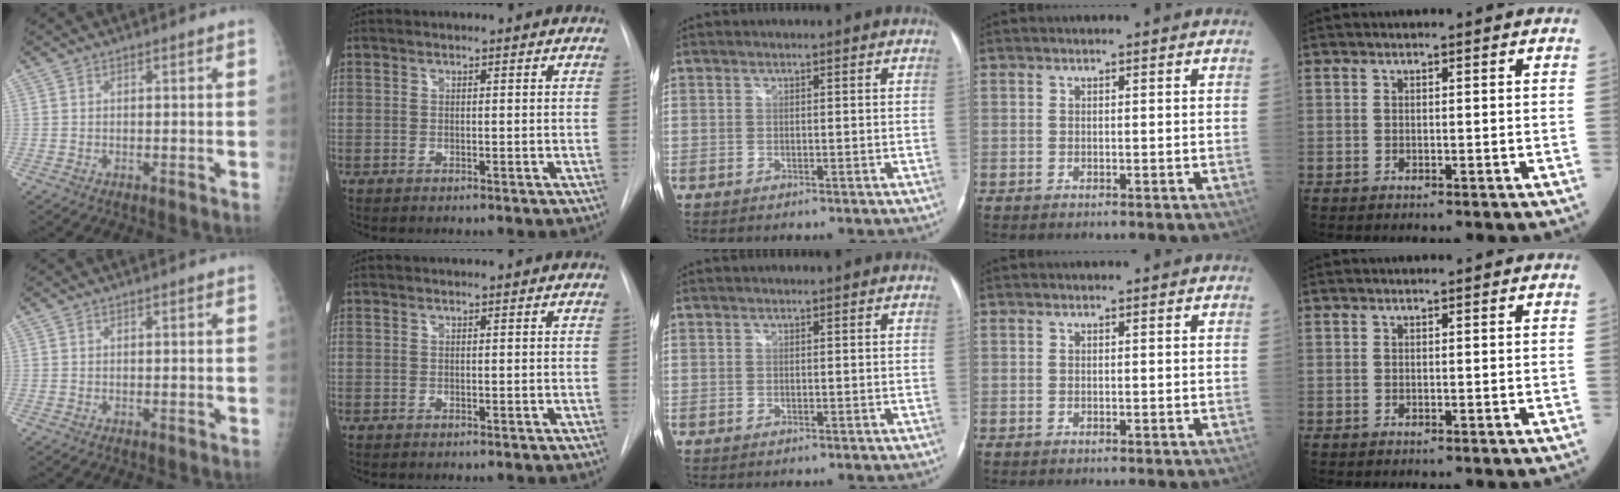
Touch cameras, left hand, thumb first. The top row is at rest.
{}